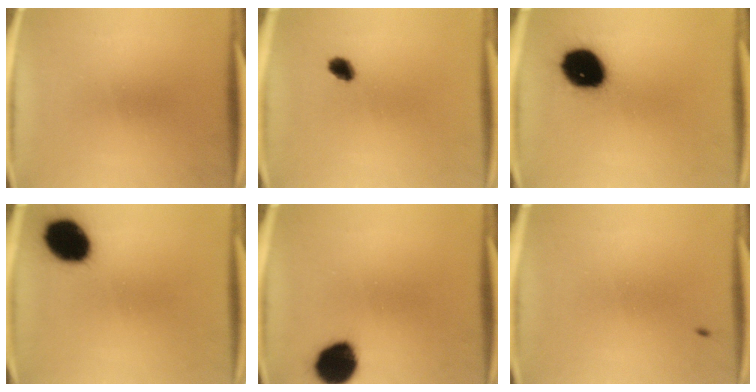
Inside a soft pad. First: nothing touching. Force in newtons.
{"total": 3.1}
{"total": 16.4}
{"total": 14.5}
{"total": 11.9}
{"total": 0.8}